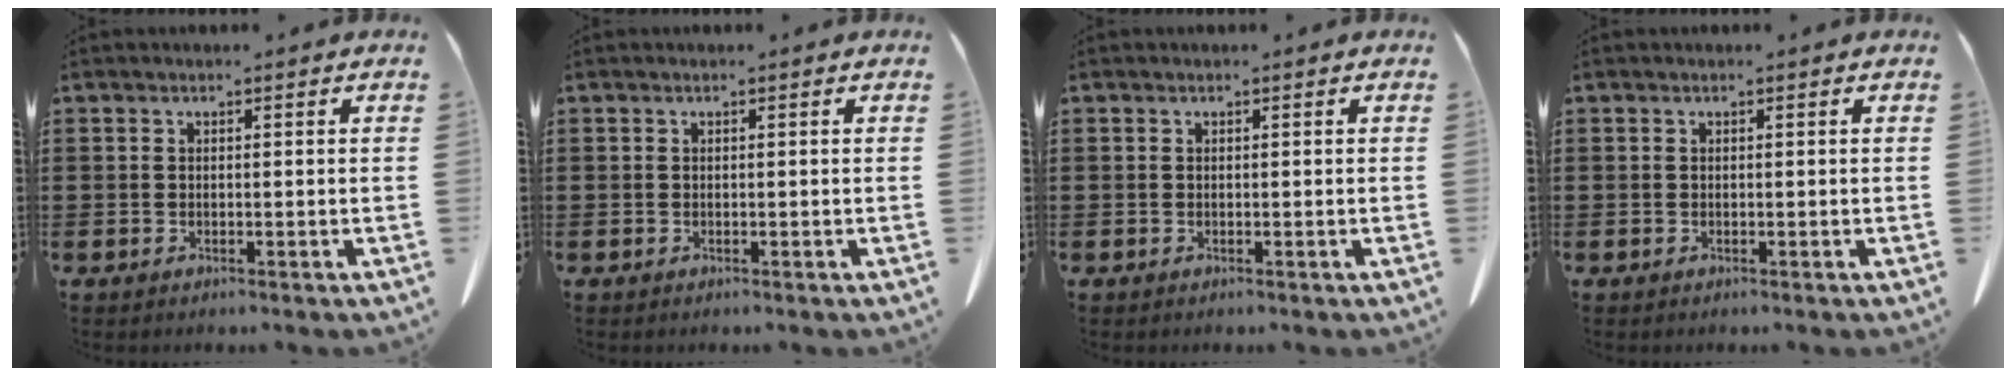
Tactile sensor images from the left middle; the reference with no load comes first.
{"total": 0.0}
{"total": 0.0}
{"total": 0.0}